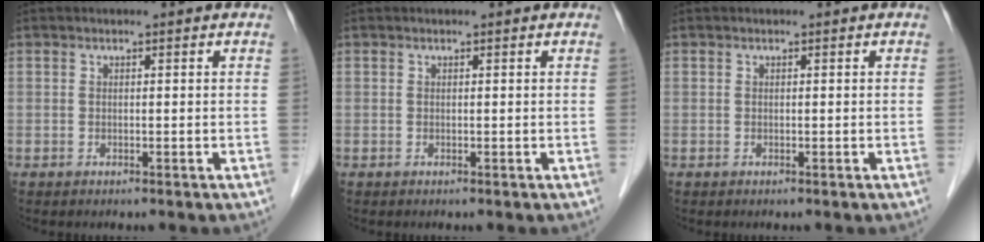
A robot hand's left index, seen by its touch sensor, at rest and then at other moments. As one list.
[{"total": 0.0}, {"total": 0.0}]